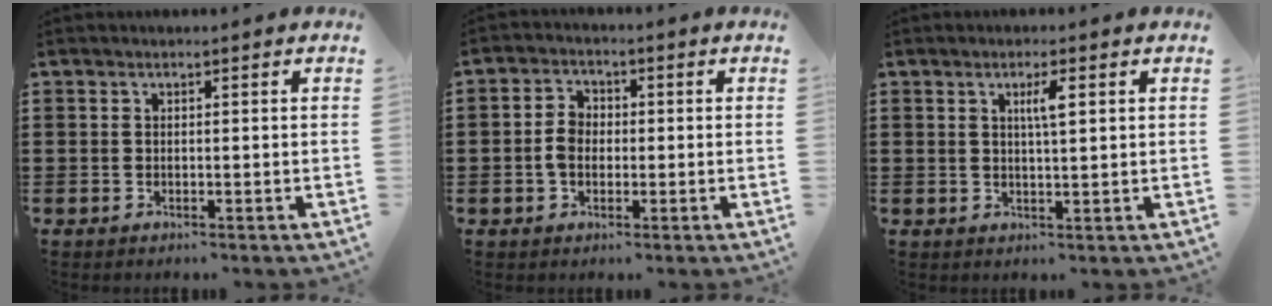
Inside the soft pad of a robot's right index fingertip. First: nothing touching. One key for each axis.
{"total": 3.8, "fx": -0.5, "fy": 2.6, "fz": 2.7, "tx": -0.071, "ty": 0.002, "tz": -0.014}
{"total": 3.0, "fx": 1.0, "fy": 0.5, "fz": 2.8, "tx": -0.056, "ty": 0.004, "tz": 0.014}